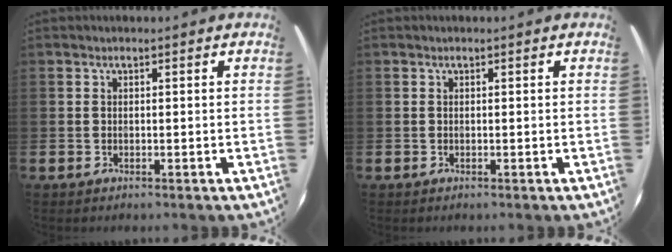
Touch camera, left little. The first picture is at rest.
{"total": 0.0}